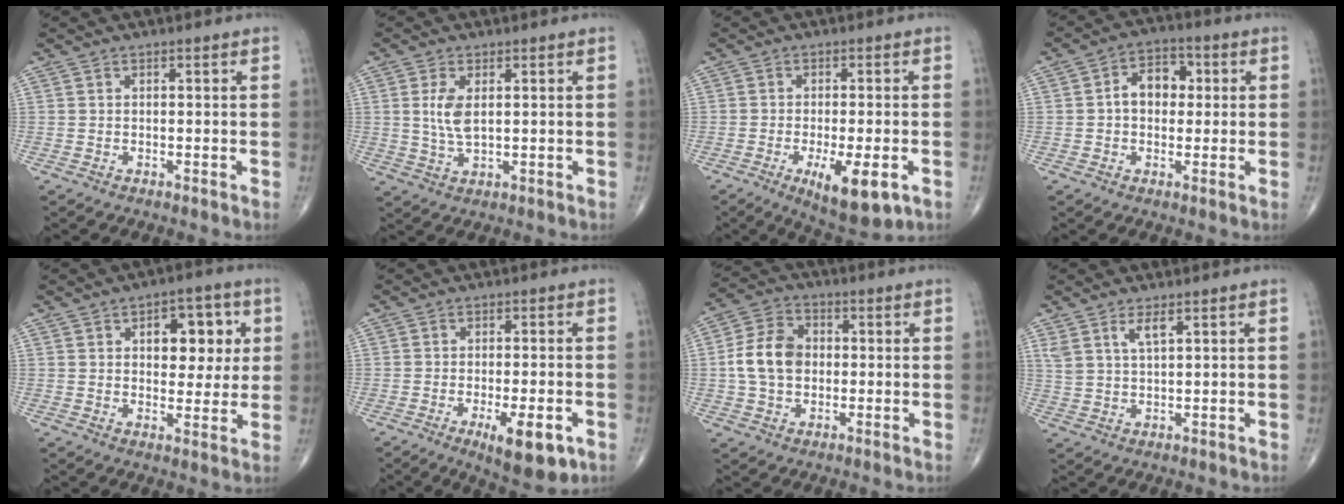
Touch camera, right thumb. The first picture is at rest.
{"total": 5.2, "force": [1.0, 2.4, 4.5], "torque": [-0.094, -0.008, 0.024]}
{"total": 10.3, "force": [-3.8, 3.3, 9.0], "torque": [-0.136, -0.012, -0.051]}
{"total": 7.4, "force": [0.7, 5.3, 5.1], "torque": [-0.058, 0.020, 0.002]}
{"total": 11.0, "force": [3.0, 6.4, 8.5], "torque": [-0.067, -0.005, 0.038]}
{"total": 10.0, "force": [-4.2, 3.2, 8.6], "torque": [-0.118, -0.004, -0.053]}
{"total": 10.1, "force": [-0.1, 7.5, 6.7], "torque": [-0.114, 0.020, -0.009]}
{"total": 4.0, "force": [2.3, 1.3, 3.0], "torque": [-0.062, -0.008, 0.050]}